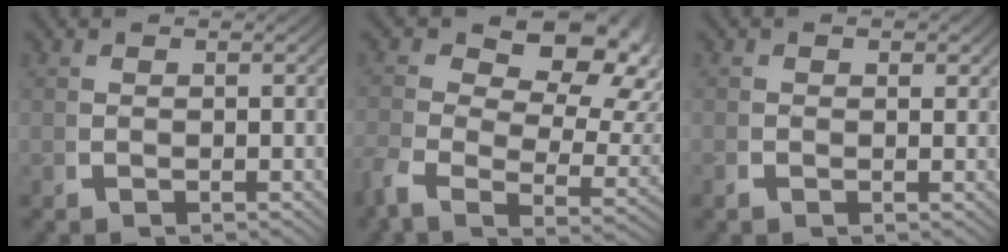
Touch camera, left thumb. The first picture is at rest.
{"total": 8.0, "force": [1.6, 4.7, 6.3], "torque": [-0.097, -0.019, 0.018]}
{"total": 0.9, "force": [0.2, 0.7, 0.5], "torque": [-0.006, -0.002, 0.000]}